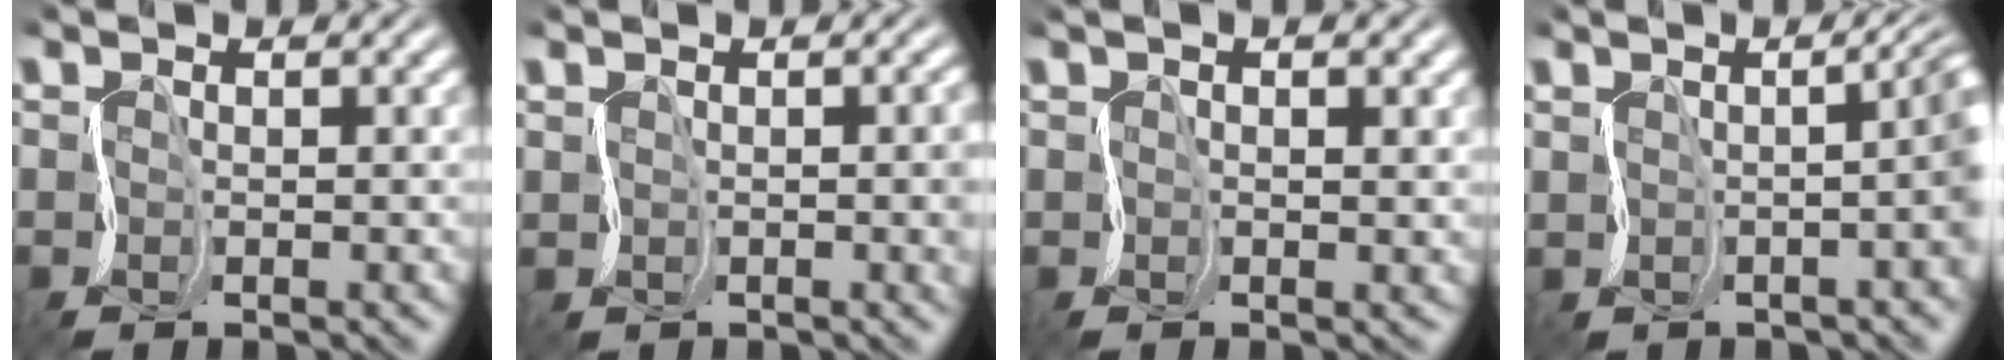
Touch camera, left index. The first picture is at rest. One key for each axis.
{"total": 1.1, "fx": 0.5, "fy": 0.3, "fz": 0.9, "tx": -0.011, "ty": -0.004, "tz": 0.017}
{"total": 1.1, "fx": 1.0, "fy": -0.2, "fz": 0.5, "tx": -0.018, "ty": -0.002, "tz": 0.019}
{"total": 4.9, "fx": 0.3, "fy": 1.6, "fz": 4.6, "tx": -0.018, "ty": 0.000, "tz": 0.005}